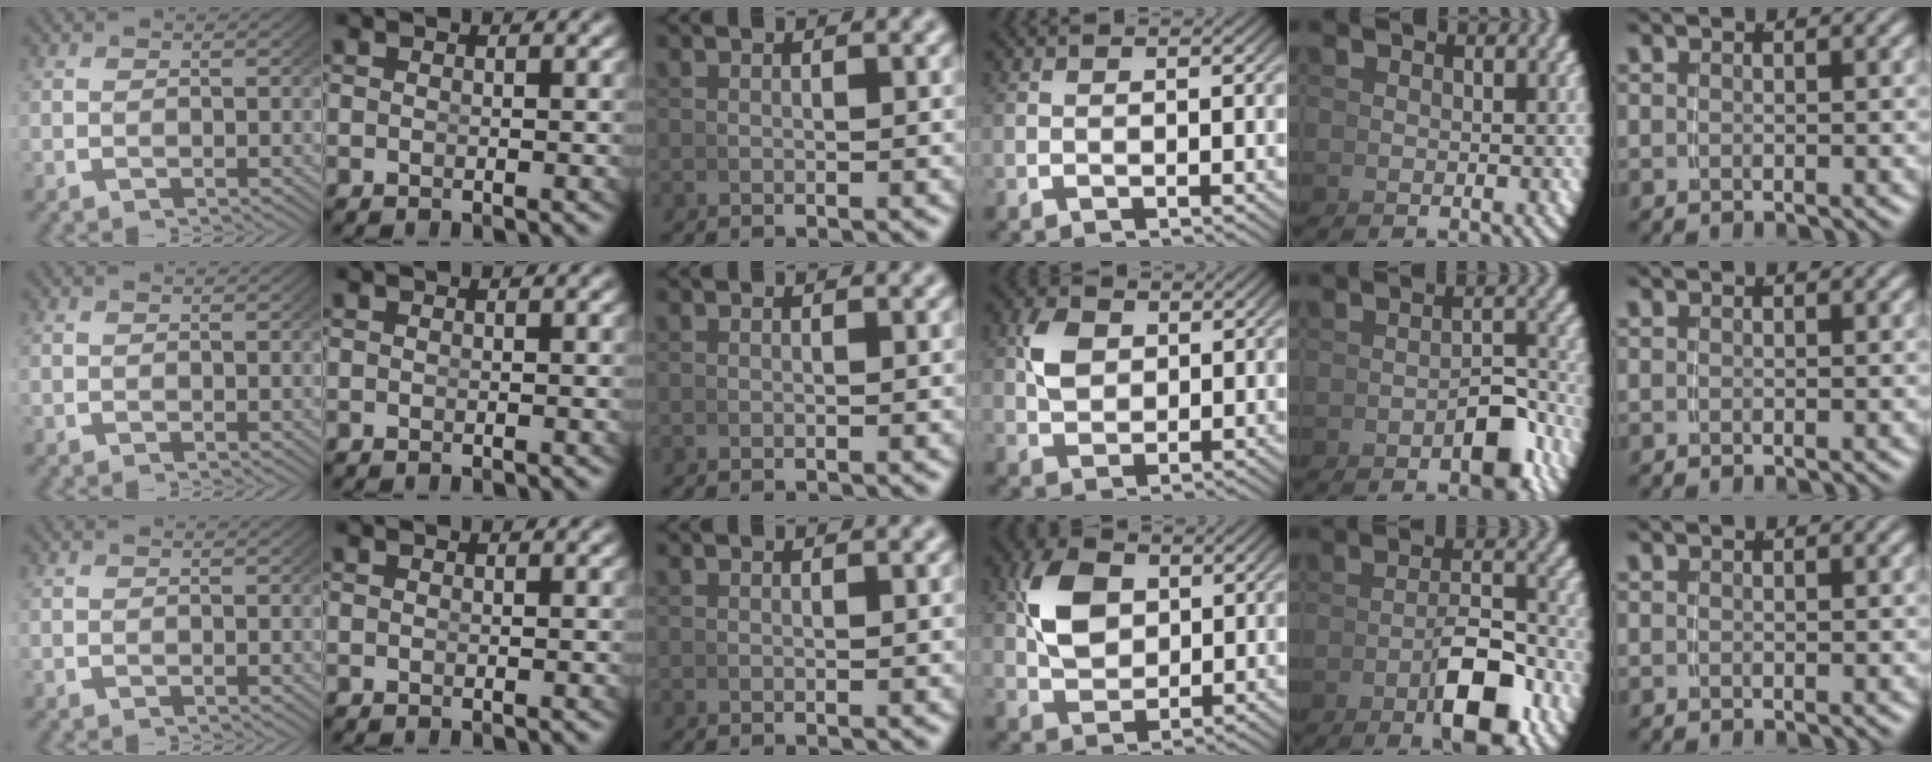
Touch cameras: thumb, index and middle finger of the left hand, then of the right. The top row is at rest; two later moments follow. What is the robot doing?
{"motion": "grasp_and_lifting", "object": "pen"}